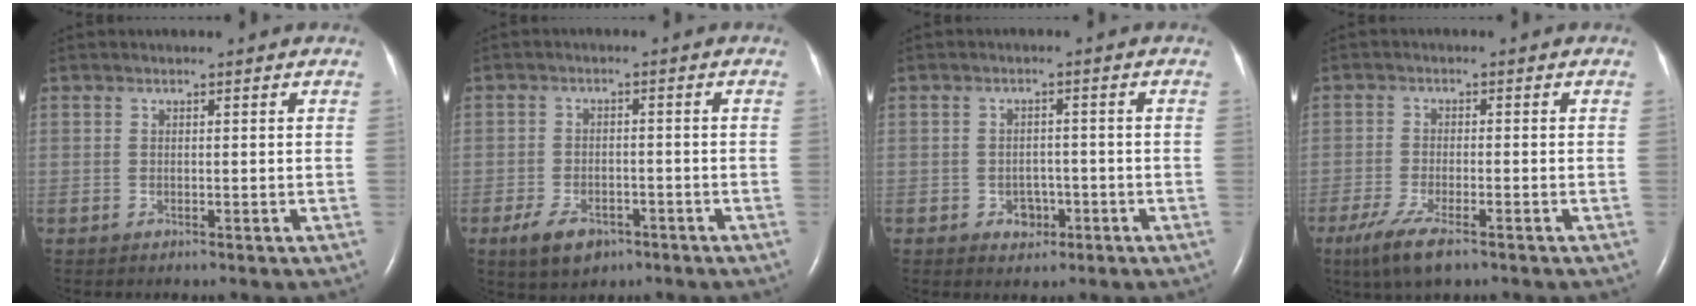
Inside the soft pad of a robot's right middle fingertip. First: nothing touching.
{"total": 6.3, "force": [-3.7, 3.7, 3.5], "torque": [-0.070, -0.001, -0.053]}
{"total": 3.0, "force": [-1.3, 2.3, 1.3], "torque": [-0.016, 0.006, -0.013]}
{"total": 6.6, "force": [-4.3, 1.3, 4.8], "torque": [-0.100, -0.018, -0.071]}